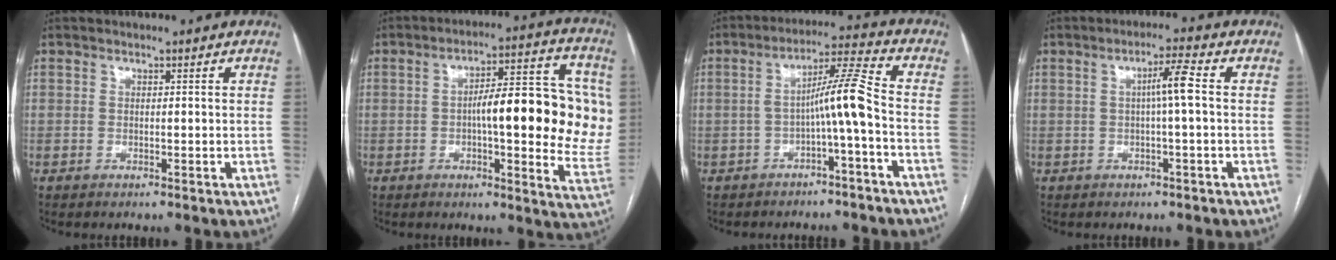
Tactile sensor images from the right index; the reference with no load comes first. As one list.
[{"total": 19.1, "force": [0.8, 4.5, 18.5], "torque": [-0.202, 0.029, 0.016]}, {"total": 7.3, "force": [-1.9, -0.8, 7.0], "torque": [-0.115, 0.025, -0.029]}, {"total": 4.2, "force": [0.3, -0.3, 4.1], "torque": [-0.070, 0.008, 0.006]}]